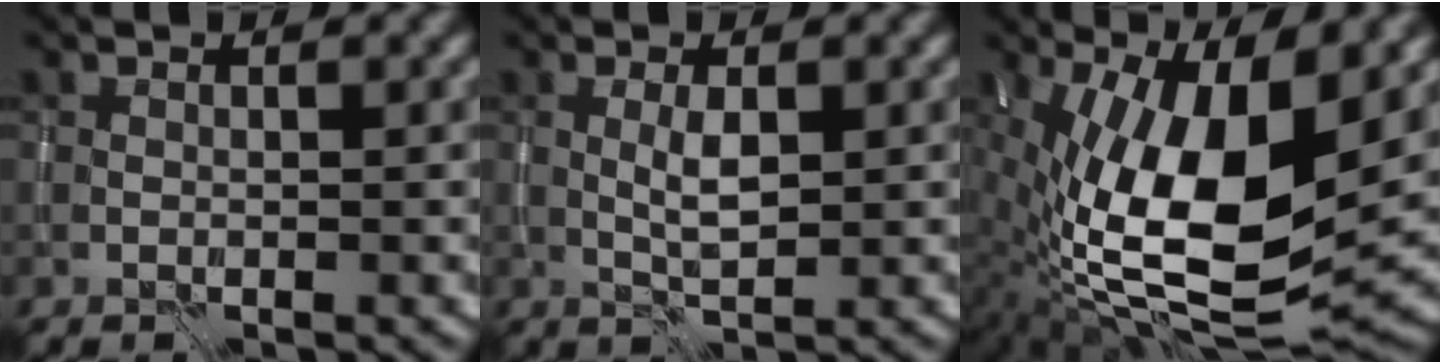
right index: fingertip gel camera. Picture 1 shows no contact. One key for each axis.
{"total": 2.0, "fx": 0.2, "fy": 0.6, "fz": 1.9, "tx": -0.042, "ty": 0.000, "tz": 0.005}
{"total": 15.8, "fx": 0.5, "fy": 6.5, "fz": 14.4, "tx": -0.263, "ty": -0.016, "tz": 0.019}